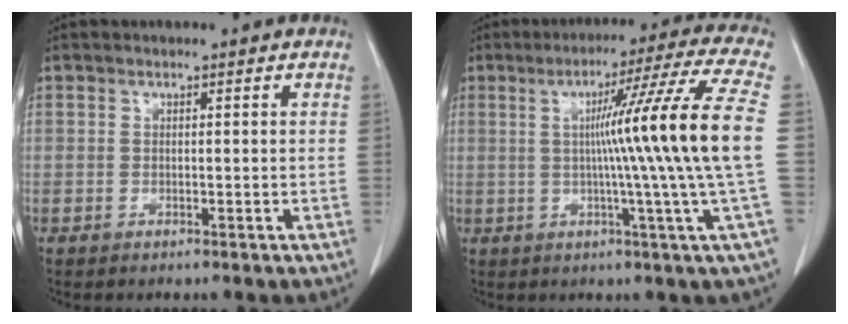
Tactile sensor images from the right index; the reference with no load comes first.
{"total": 16.3, "force": [0.6, -3.5, 16.0], "torque": [-0.225, -0.004, -0.001]}